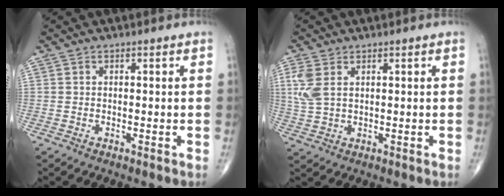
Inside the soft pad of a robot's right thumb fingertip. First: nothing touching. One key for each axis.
{"total": 5.3, "fx": 1.9, "fy": 2.9, "fz": 4.0, "tx": -0.103, "ty": 0.004, "tz": 0.047}